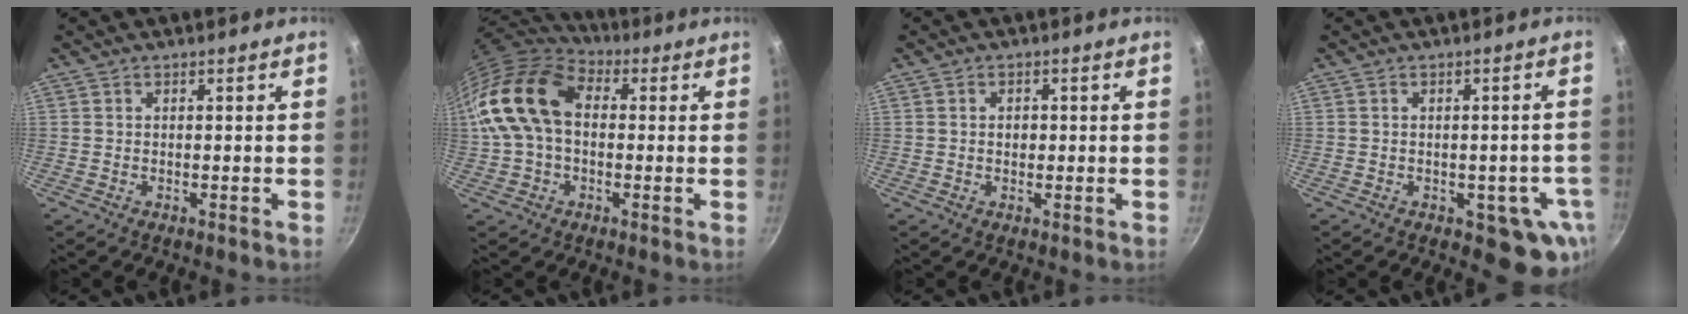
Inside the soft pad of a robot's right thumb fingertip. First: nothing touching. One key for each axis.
{"total": 17.8, "fx": 1.4, "fy": 12.2, "fz": 12.9, "tx": -0.236, "ty": 0.037, "tz": 0.013}
{"total": 2.0, "fx": 0.1, "fy": 1.5, "fz": 1.2, "tx": -0.013, "ty": 0.003, "tz": 0.000}
{"total": 8.1, "fx": -2.6, "fy": 4.7, "fz": 6.1, "tx": -0.022, "ty": 0.011, "tz": -0.026}